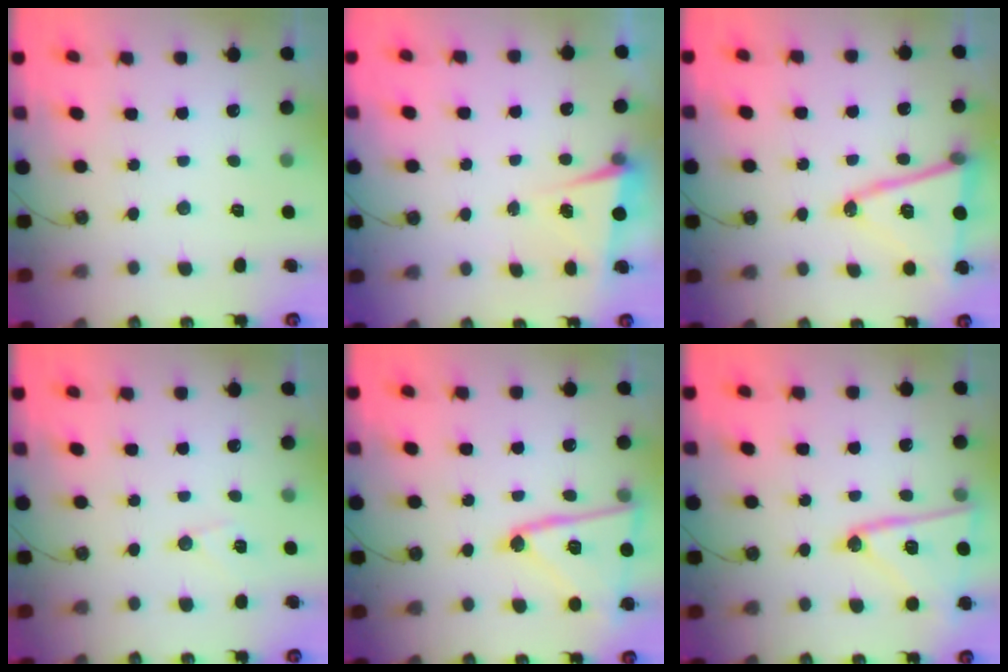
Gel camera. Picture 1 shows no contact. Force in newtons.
{"total": 1.9, "press": 1.4, "slide": 1.3}
{"total": 14.9, "press": 14.5, "slide": 3.5}
{"total": 7.2, "press": 5.7, "slide": 4.5}
{"total": 18.3, "press": 18.3, "slide": 0.9}
{"total": 16.5, "press": 16.2, "slide": 3.4}